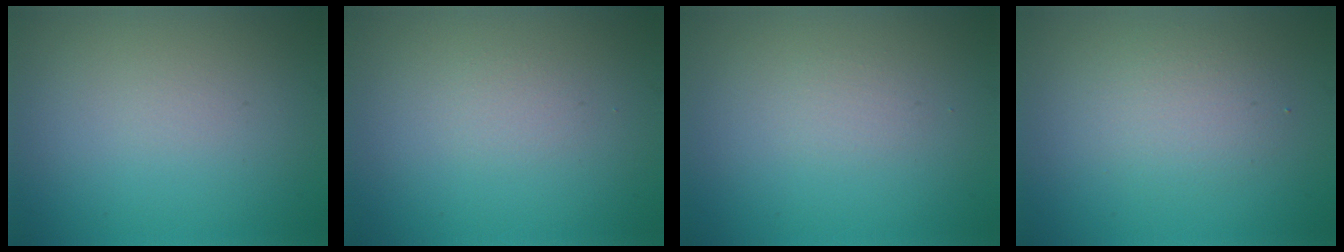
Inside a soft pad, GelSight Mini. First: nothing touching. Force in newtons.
{"total": 0.8, "press": 0.8, "slide": 0.1}
{"total": 0.7, "press": 0.7, "slide": 0.1}
{"total": 2.3, "press": 2.3, "slide": 0.2}